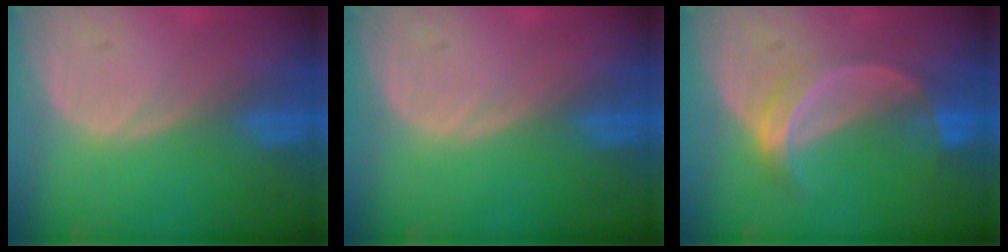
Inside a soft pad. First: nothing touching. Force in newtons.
{"total": 0.0}
{"total": 5.1, "press": 4.8, "slide": 2.0}